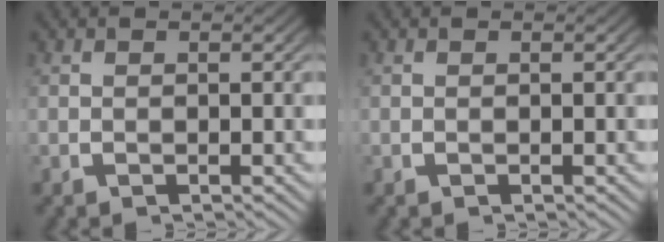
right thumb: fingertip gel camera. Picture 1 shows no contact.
{"total": 0.0}